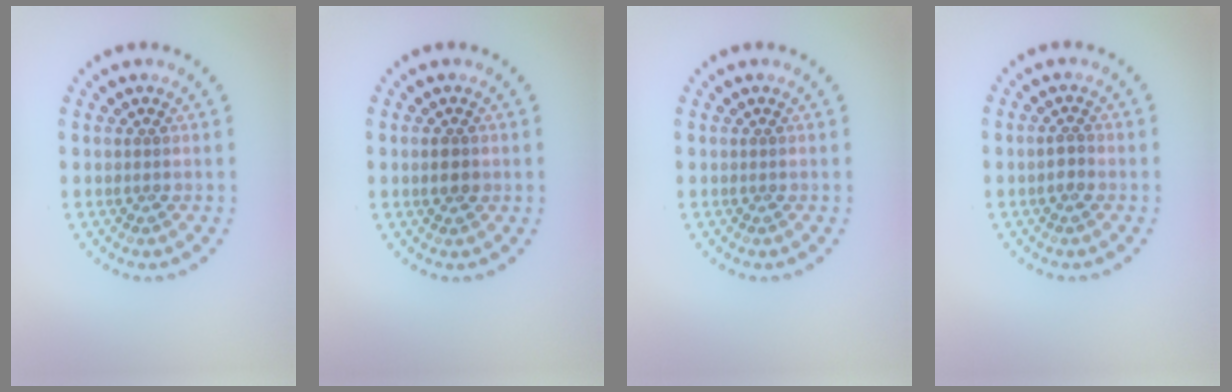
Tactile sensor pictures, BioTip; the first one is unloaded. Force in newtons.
{"total": 1.8, "press": 1.8, "slide": 0.1}
{"total": 0.0}
{"total": 1.2, "press": 1.1, "slide": 0.5}